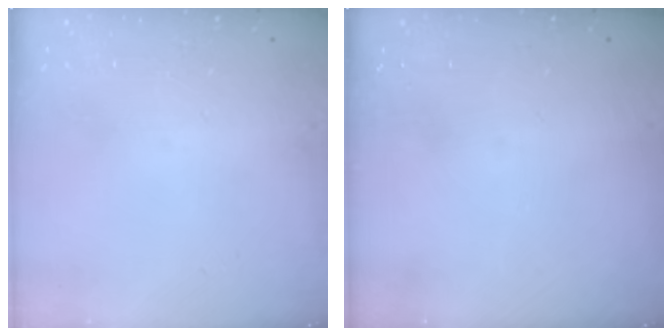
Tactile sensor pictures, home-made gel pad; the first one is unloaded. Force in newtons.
{"total": 0.0}